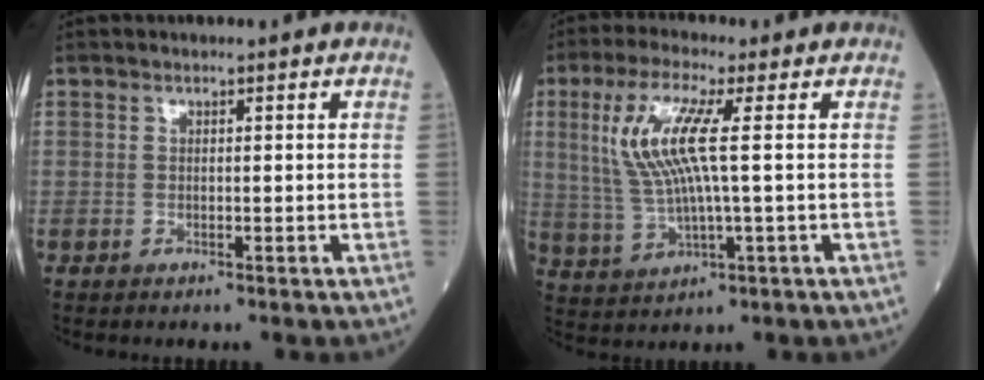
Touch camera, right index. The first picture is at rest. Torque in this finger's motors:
{"motor_torque": [0.28, 0.06, 0.29, 0.21]}